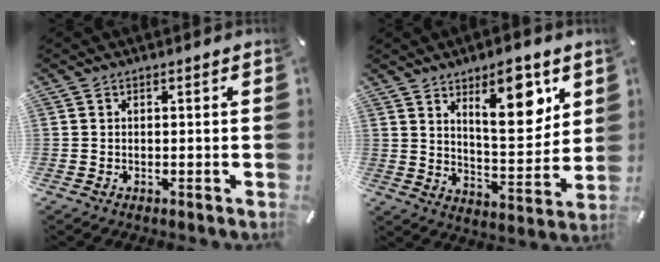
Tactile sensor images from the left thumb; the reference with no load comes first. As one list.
[{"total": 13.4, "force": [7.9, 5.5, 9.3], "torque": [-0.115, -0.051, 0.130]}]